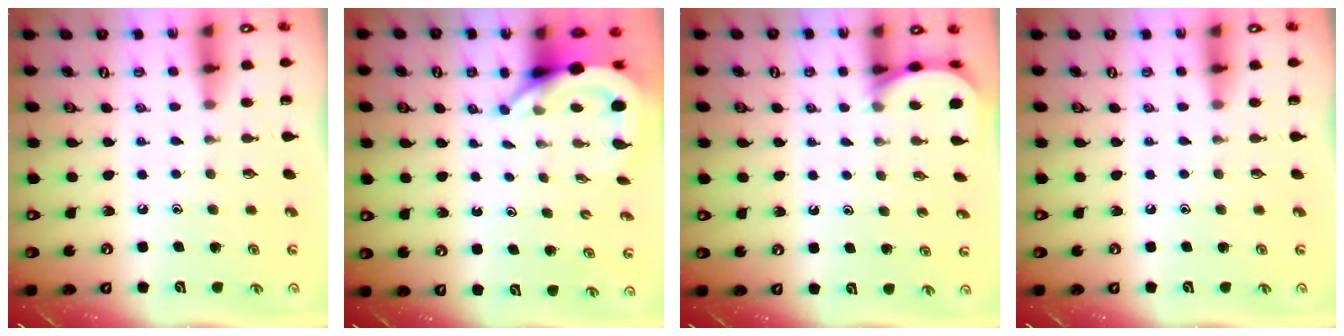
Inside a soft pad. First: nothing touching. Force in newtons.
{"total": 6.1, "press": 6.1, "slide": 1.0}
{"total": 2.5, "press": 2.5, "slide": 0.3}
{"total": 0.0}